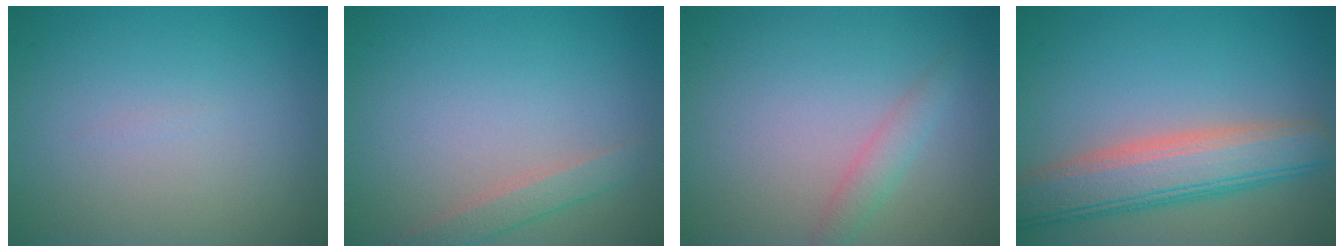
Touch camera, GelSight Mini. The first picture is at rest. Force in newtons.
{"total": 1.8, "press": 1.8, "slide": 0.1}
{"total": 1.7, "press": 1.7, "slide": 0.1}
{"total": 6.9, "press": 6.9, "slide": 0.5}